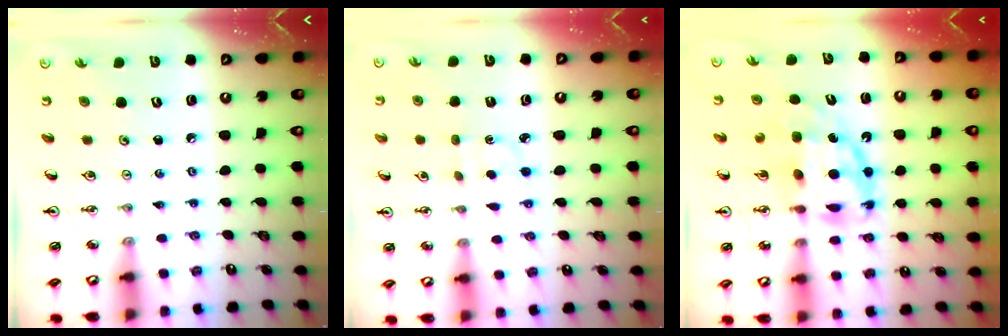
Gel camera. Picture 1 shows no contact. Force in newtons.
{"total": 2.0, "press": 1.9, "slide": 0.6}
{"total": 11.3, "press": 11.2, "slide": 1.6}